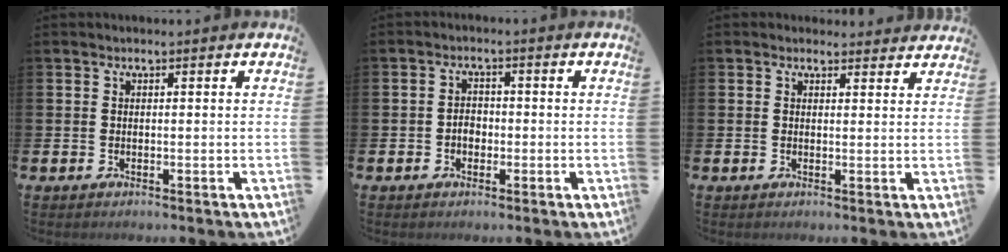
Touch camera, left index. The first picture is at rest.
{"total": 2.2, "force": [-0.7, 1.7, 1.3], "torque": [-0.012, 0.001, -0.017]}
{"total": 1.6, "force": [1.5, 0.5, -0.1], "torque": [0.009, -0.005, 0.025]}